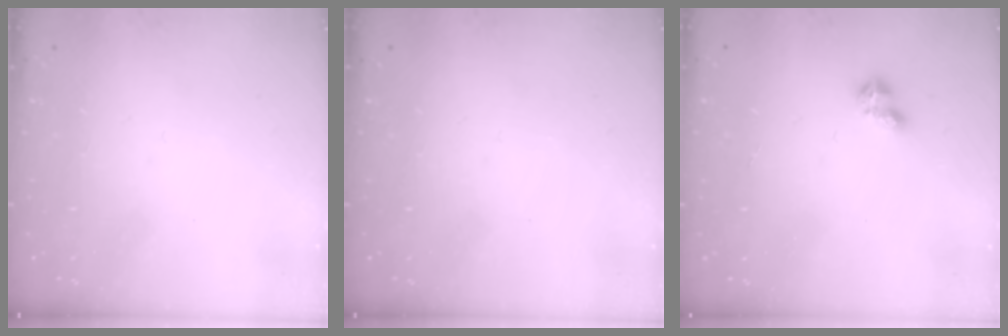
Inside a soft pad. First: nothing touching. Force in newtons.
{"total": 0.0}
{"total": 2.8, "press": 2.8, "slide": 0.6}